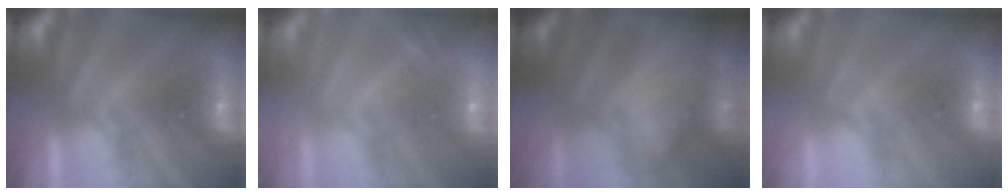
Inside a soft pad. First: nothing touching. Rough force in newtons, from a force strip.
{"total": 2.0}
{"total": 9.5}
{"total": 4.8}